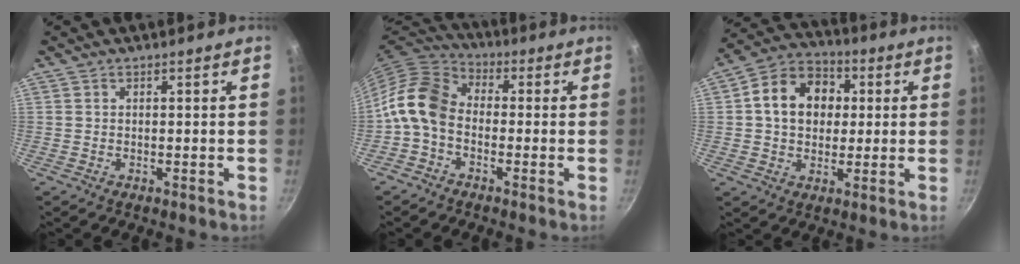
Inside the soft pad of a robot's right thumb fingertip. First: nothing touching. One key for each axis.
{"total": 9.8, "fx": -2.2, "fy": 7.0, "fz": 6.5, "tx": -0.112, "ty": 0.037, "tz": -0.068}
{"total": 13.1, "fx": 2.0, "fy": 10.3, "fz": 7.8, "tx": -0.102, "ty": 0.022, "tz": 0.016}